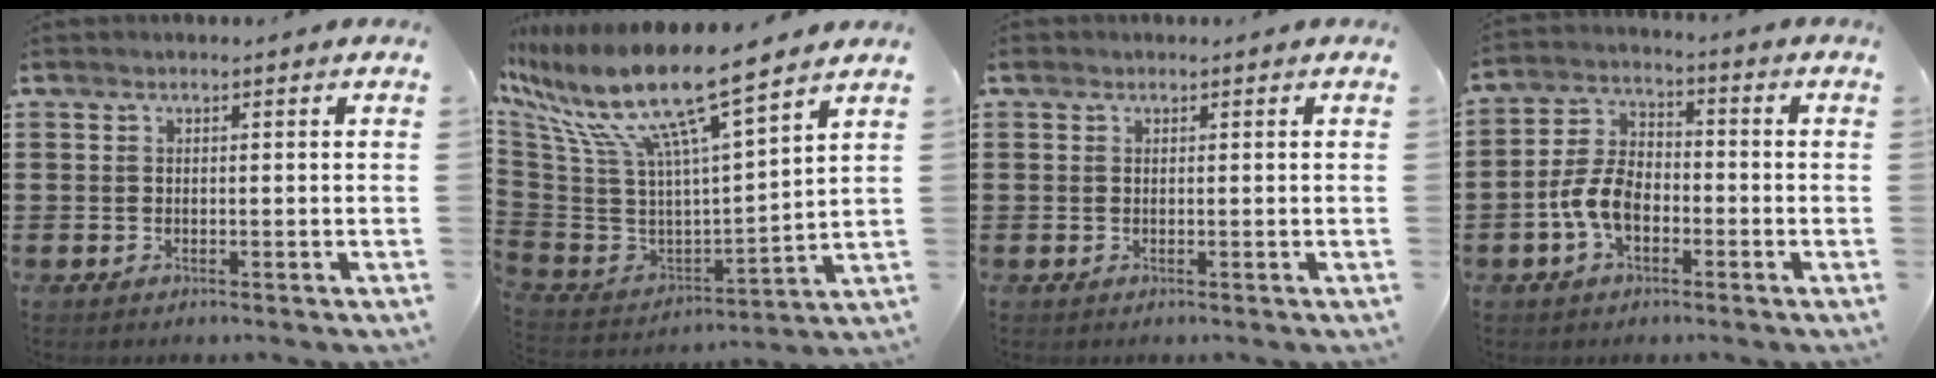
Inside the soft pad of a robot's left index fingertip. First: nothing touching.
{"total": 14.0, "force": [9.5, 2.1, 10.1], "torque": [-0.233, -0.066, 0.157]}
{"total": 0.6, "force": [0.2, 0.5, 0.3], "torque": [-0.006, 0.006, 0.003]}
{"total": 6.8, "force": [-2.6, 3.9, 4.9], "torque": [-0.126, 0.003, -0.058]}